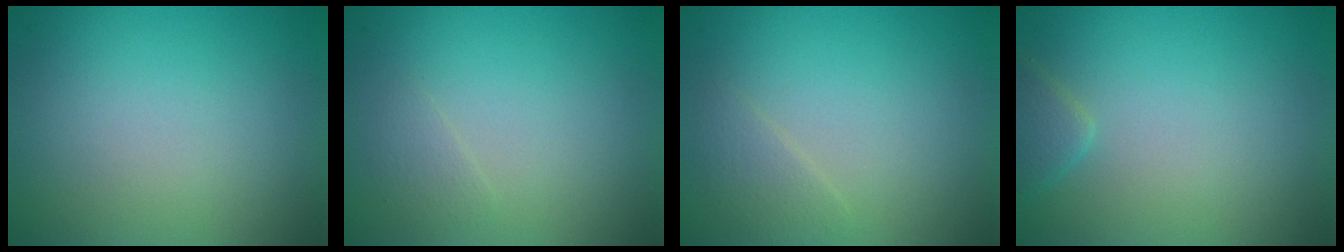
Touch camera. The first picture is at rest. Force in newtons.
{"total": 0.9, "press": 0.9, "slide": 0.0}
{"total": 1.4, "press": 1.4, "slide": 0.1}
{"total": 1.5, "press": 1.5, "slide": 0.2}